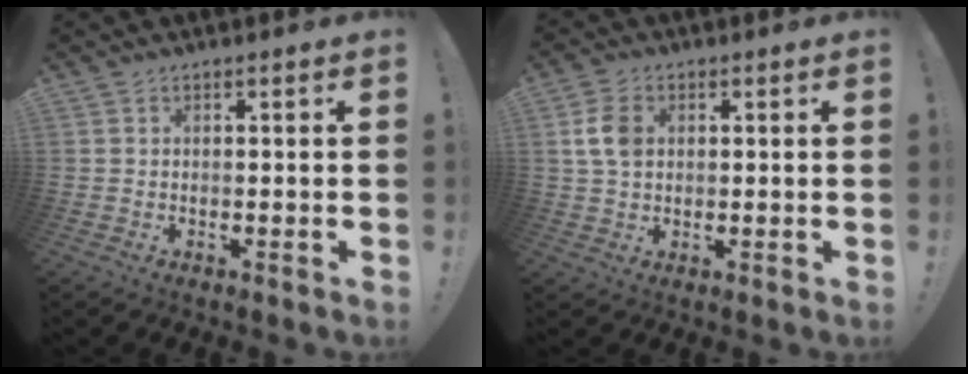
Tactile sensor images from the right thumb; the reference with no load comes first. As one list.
[{"total": 7.4, "force": [1.5, 5.2, 5.1], "torque": [-0.101, 0.002, 0.026]}]